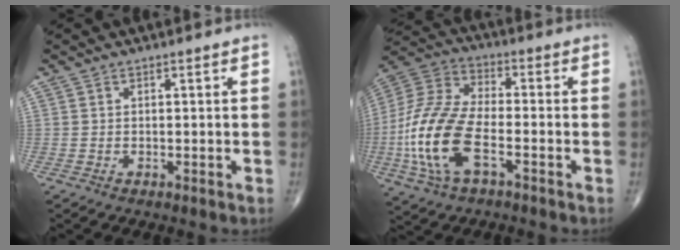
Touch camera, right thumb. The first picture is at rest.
{"total": 17.5, "force": [-5.0, 8.3, 14.6], "torque": [-0.325, 0.020, -0.094]}